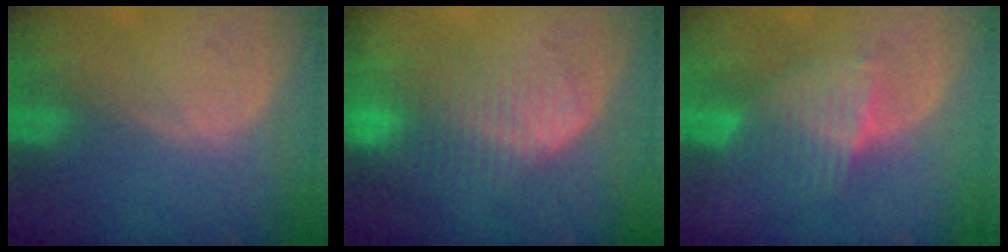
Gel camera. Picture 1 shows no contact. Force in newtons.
{"total": 8.0, "press": 7.5, "slide": 2.7}
{"total": 6.6, "press": 5.8, "slide": 3.0}